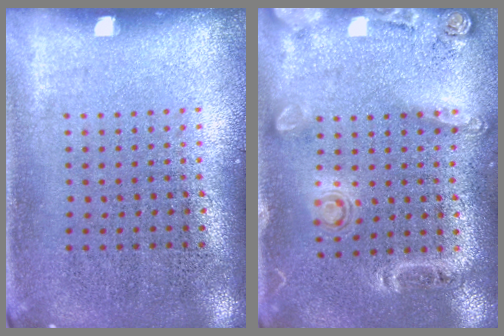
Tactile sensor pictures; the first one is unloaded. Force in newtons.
{"total": 1.6, "press": 1.2, "slide": 1.1}